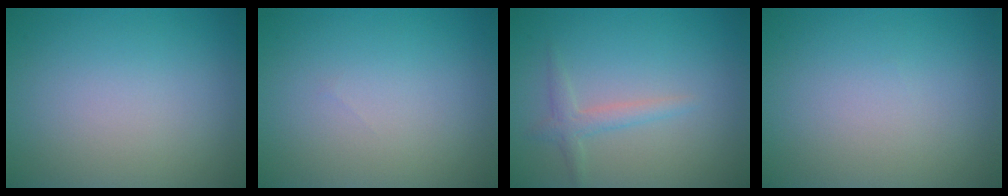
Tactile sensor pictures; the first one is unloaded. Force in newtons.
{"total": 0.0}
{"total": 1.6, "press": 1.6, "slide": 0.1}
{"total": 0.0}